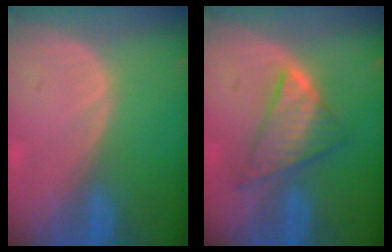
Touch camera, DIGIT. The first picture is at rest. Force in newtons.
{"total": 6.7, "press": 6.6, "slide": 0.3}